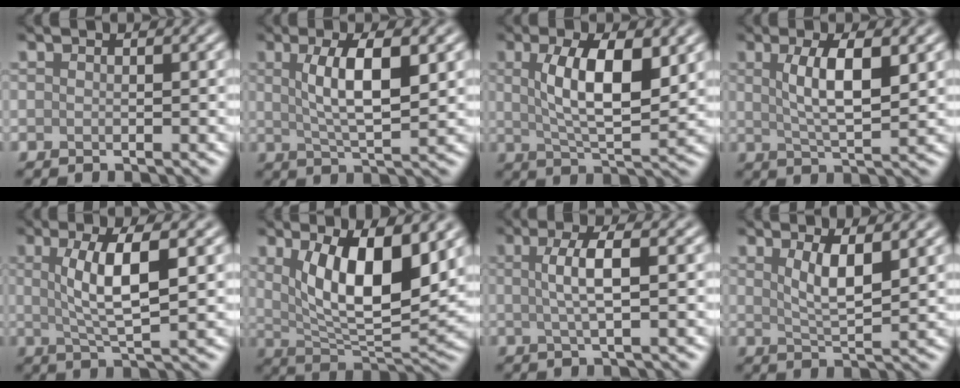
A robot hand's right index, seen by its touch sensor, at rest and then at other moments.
{"total": 6.1, "force": [1.5, 1.7, 5.7], "torque": [-0.099, 0.003, 0.028]}
{"total": 7.6, "force": [1.8, 2.7, 6.9], "torque": [-0.124, -0.001, 0.036]}
{"total": 5.4, "force": [1.4, 1.5, 5.0], "torque": [-0.092, 0.001, 0.028]}
{"total": 5.9, "force": [1.2, 1.5, 5.6], "torque": [-0.102, 0.003, 0.024]}
{"total": 9.1, "force": [2.5, 3.6, 8.0], "torque": [-0.142, -0.017, 0.051]}
{"total": 3.6, "force": [0.4, 0.8, 3.5], "torque": [-0.061, 0.005, 0.005]}
{"total": 3.5, "force": [1.5, 0.9, 3.0], "torque": [-0.054, -0.006, 0.031]}